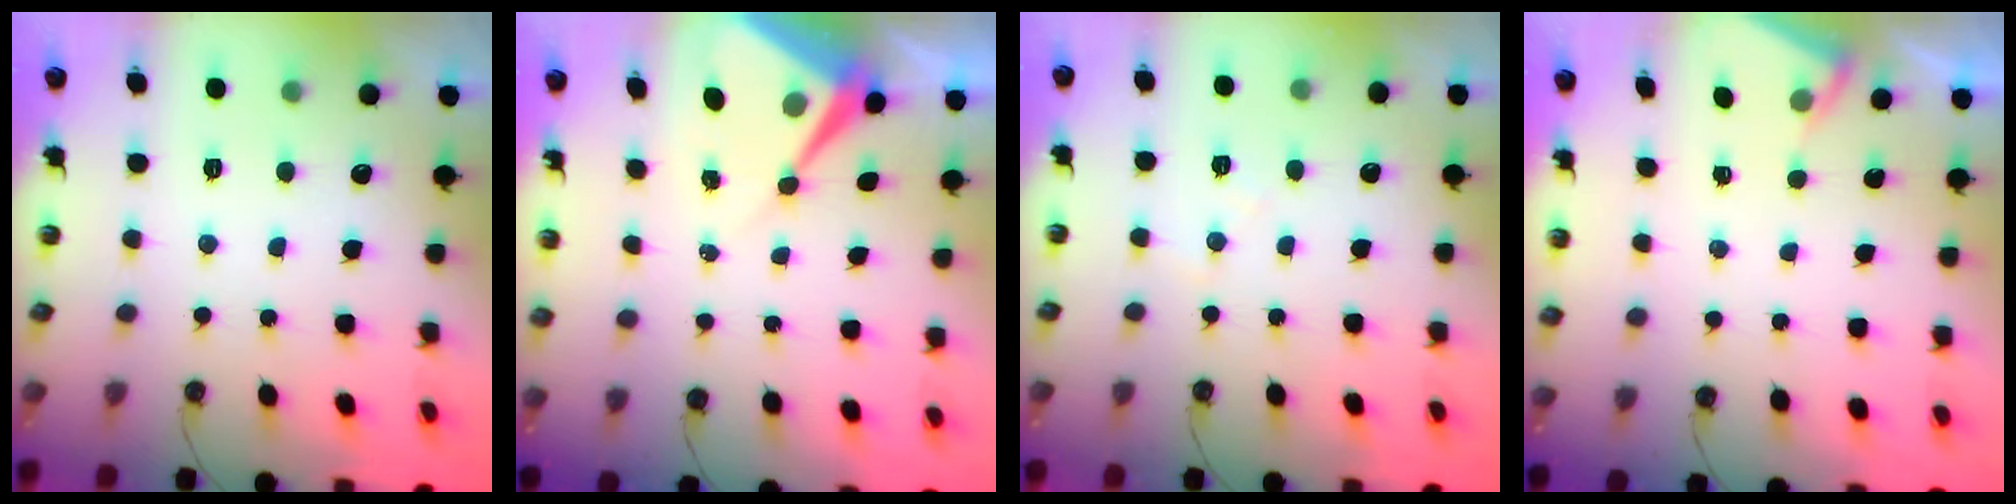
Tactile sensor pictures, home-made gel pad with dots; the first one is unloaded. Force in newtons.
{"total": 9.0, "press": 8.9, "slide": 0.8}
{"total": 5.5, "press": 5.5, "slide": 0.8}
{"total": 2.6, "press": 2.6, "slide": 0.4}